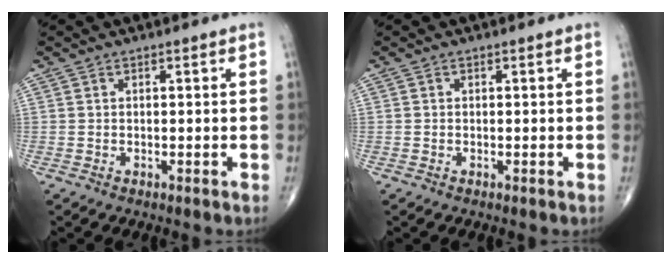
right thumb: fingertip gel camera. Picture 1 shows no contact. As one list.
[{"total": 0.0}]